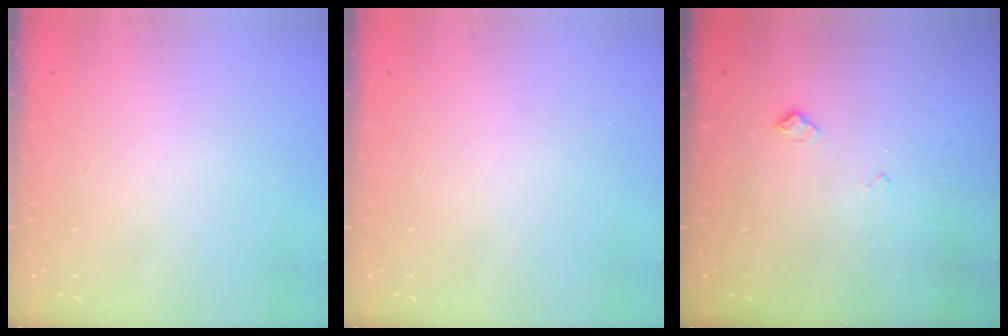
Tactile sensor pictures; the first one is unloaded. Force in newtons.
{"total": 0.0}
{"total": 6.6, "press": 6.5, "slide": 0.9}